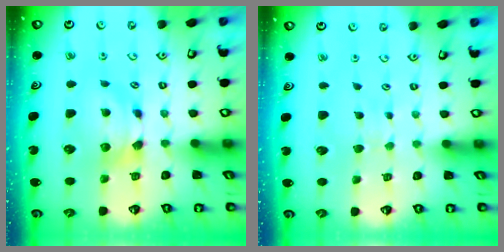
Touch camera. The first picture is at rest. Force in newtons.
{"total": 3.6, "press": 3.6, "slide": 0.3}